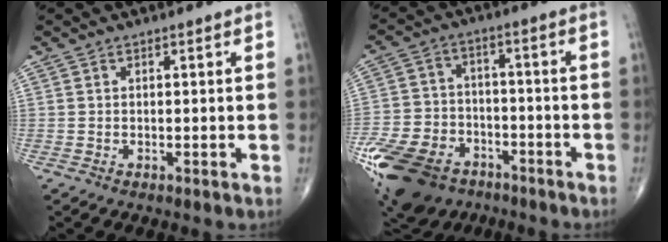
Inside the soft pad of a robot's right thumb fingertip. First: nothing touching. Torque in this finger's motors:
{"motor_torque": [2.82, 2.19, 1.00, -1.26, 0.16]}